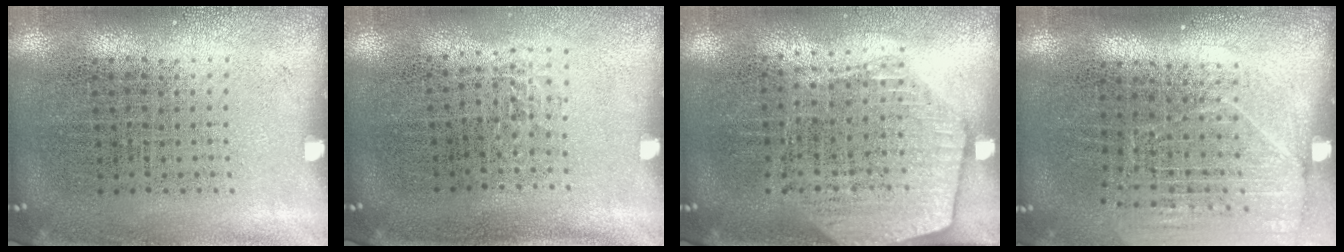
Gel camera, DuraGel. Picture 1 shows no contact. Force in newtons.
{"total": 0.6, "press": 0.5, "slide": 0.5}
{"total": 1.8, "press": 1.6, "slide": 0.8}
{"total": 1.6, "press": 1.5, "slide": 0.5}